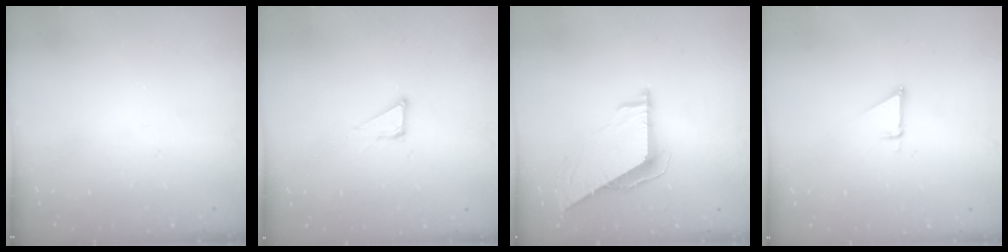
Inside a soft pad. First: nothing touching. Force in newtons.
{"total": 1.9, "press": 1.9, "slide": 0.1}
{"total": 7.2, "press": 7.2, "slide": 0.5}
{"total": 2.3, "press": 2.3, "slide": 0.1}